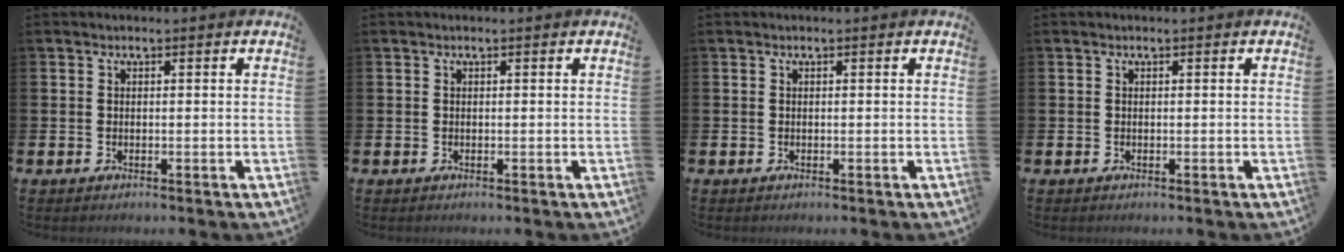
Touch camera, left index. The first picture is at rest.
{"total": 0.0}
{"total": 0.0}
{"total": 0.0}